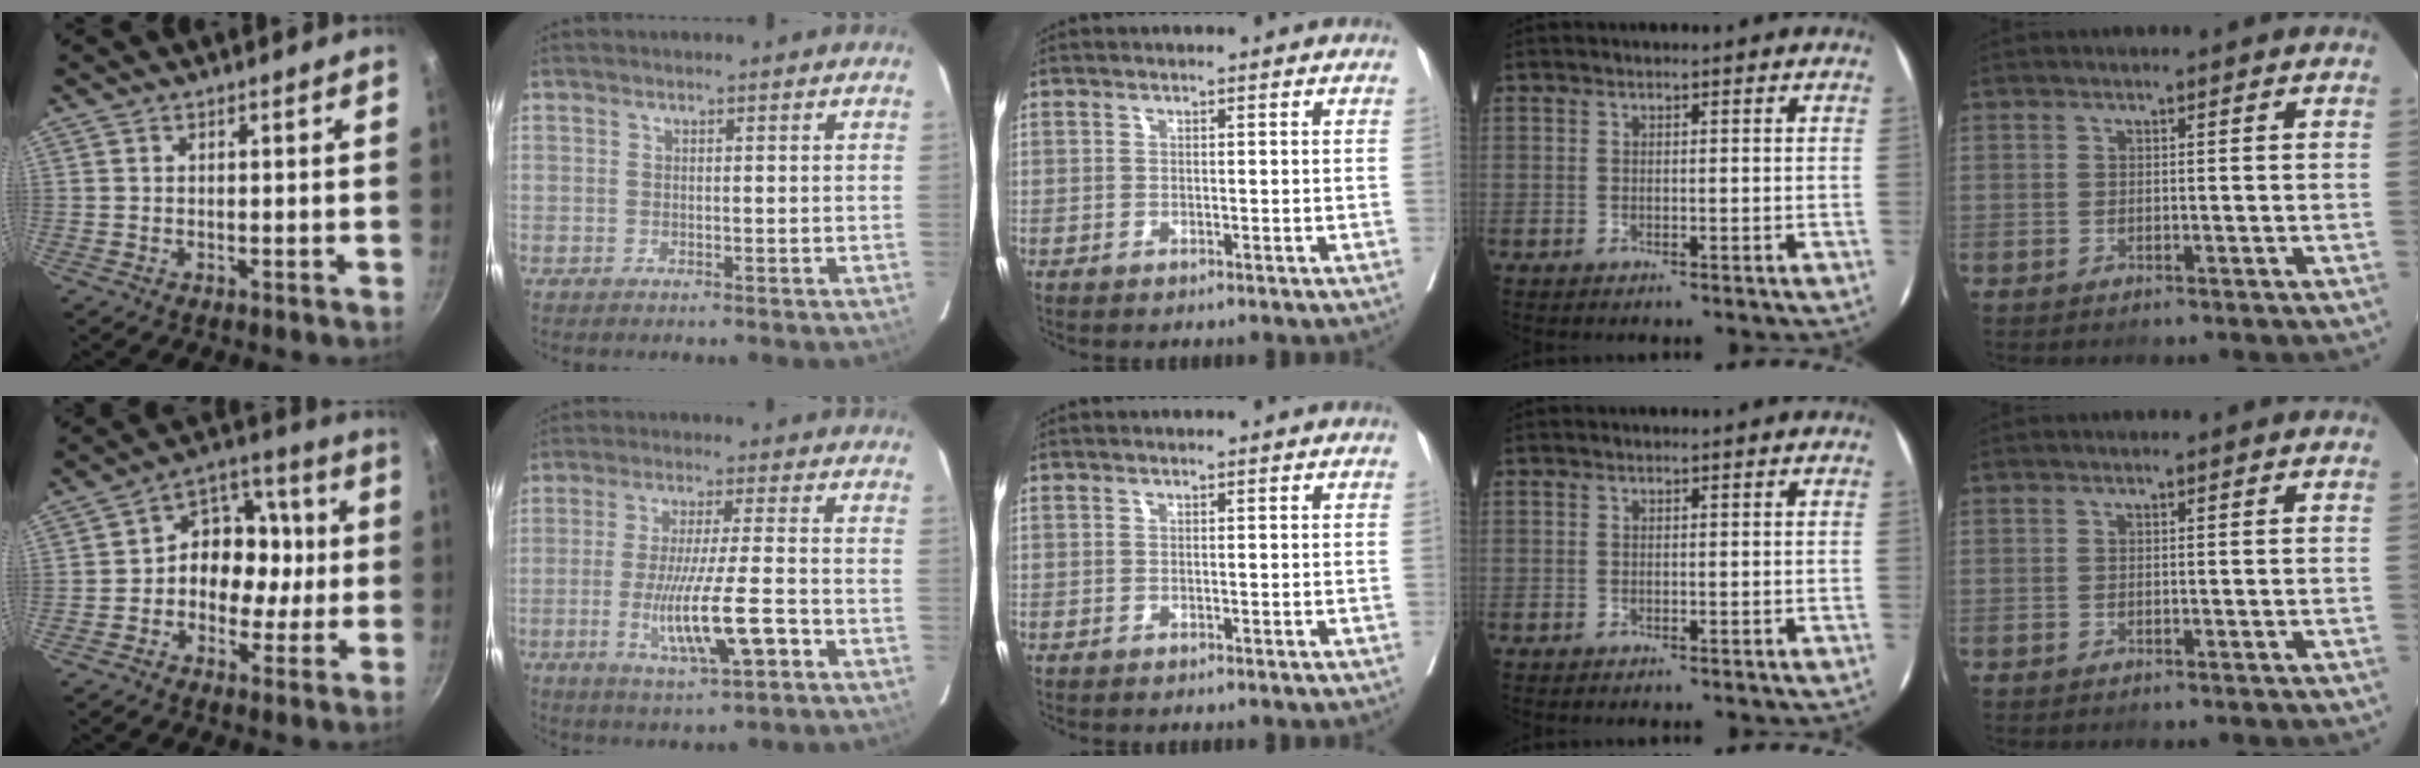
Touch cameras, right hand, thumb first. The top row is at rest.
{"thumb": {"total": 13.1, "force": [-0.4, 9.8, 8.7], "torque": [-0.077, 0.041, -0.017]}, "index": {"total": 11.1, "force": [-3.6, 0.5, 10.5], "torque": [-0.192, -0.019, -0.060]}}